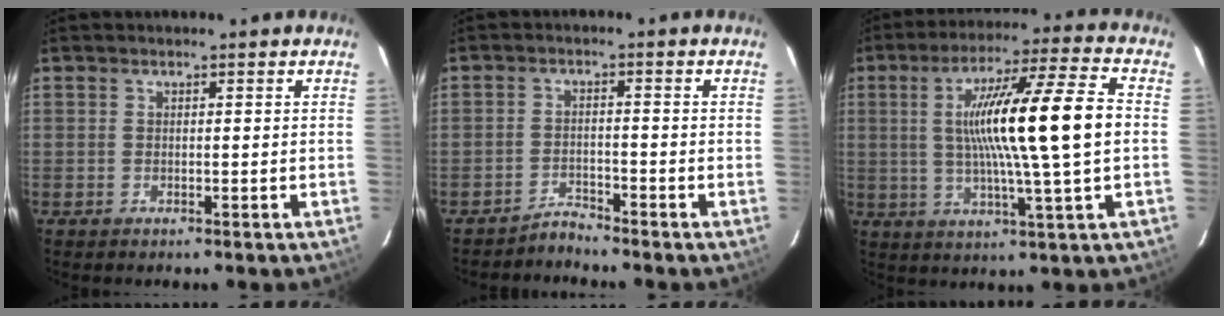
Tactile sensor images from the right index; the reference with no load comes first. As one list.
[{"total": 2.5, "force": [-2.5, -0.1, -0.2], "torque": [0.007, -0.014, -0.045]}, {"total": 17.5, "force": [0.8, 0.0, 17.5], "torque": [-0.298, 0.013, 0.009]}]